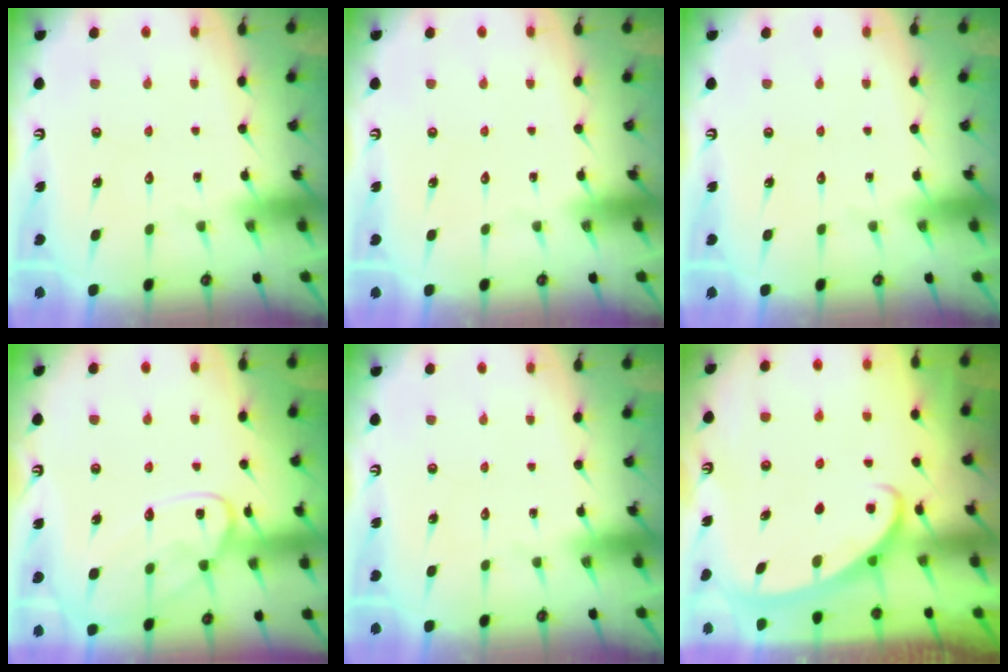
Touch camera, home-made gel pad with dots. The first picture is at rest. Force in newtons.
{"total": 0.0}
{"total": 0.0}
{"total": 13.2, "press": 13.2, "slide": 1.2}
{"total": 0.0}
{"total": 2.9, "press": 2.9, "slide": 0.3}